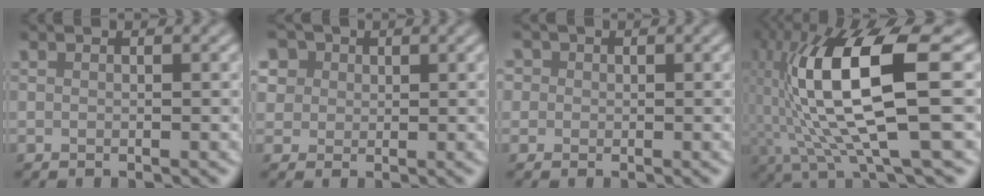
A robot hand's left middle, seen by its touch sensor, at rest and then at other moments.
{"total": 7.2, "force": [3.7, 5.4, 3.1], "torque": [-0.064, 0.024, 0.043]}
{"total": 2.9, "force": [1.2, 2.4, 1.1], "torque": [-0.008, 0.017, -0.001]}
{"total": 12.2, "force": [0.3, 2.6, 12.0], "torque": [-0.223, 0.011, 0.010]}